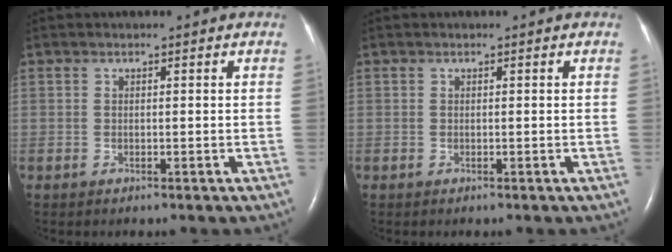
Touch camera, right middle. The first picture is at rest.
{"total": 0.0}